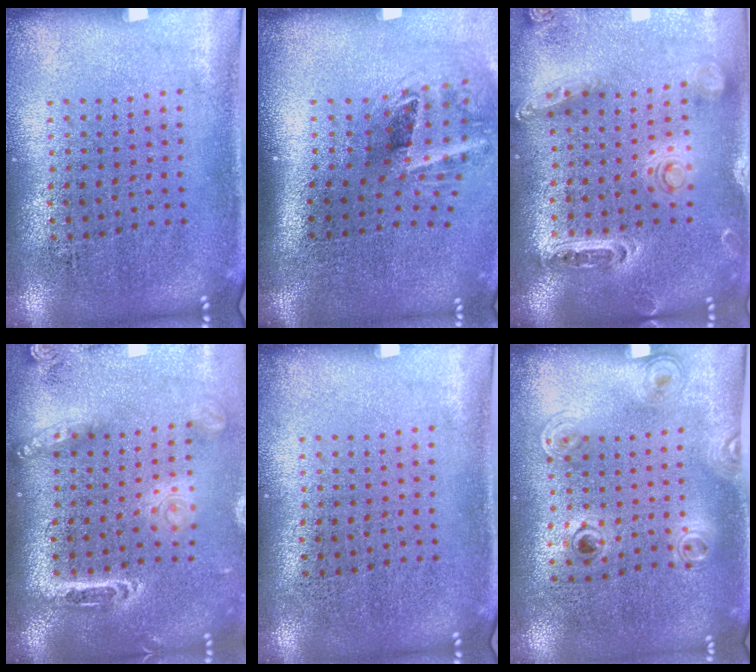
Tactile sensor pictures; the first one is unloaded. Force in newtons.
{"total": 2.2, "press": 1.3, "slide": 1.8}
{"total": 1.3, "press": 1.3, "slide": 0.2}
{"total": 2.4, "press": 1.9, "slide": 1.5}
{"total": 0.0}
{"total": 1.1, "press": 0.9, "slide": 0.6}